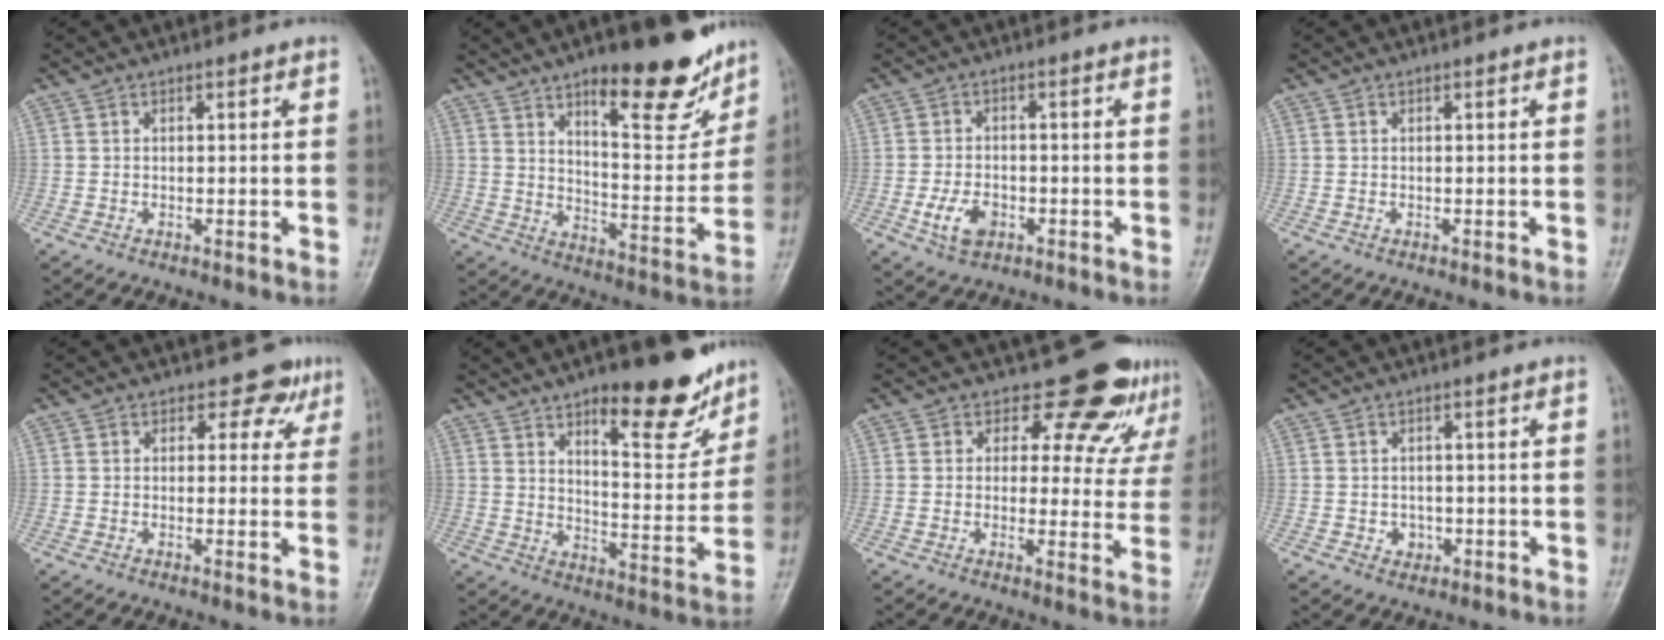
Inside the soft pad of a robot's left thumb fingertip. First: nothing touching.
{"total": 19.1, "force": [12.3, 6.5, 13.1], "torque": [-0.133, -0.078, 0.185]}
{"total": 5.8, "force": [-2.2, 3.7, 3.8], "torque": [-0.067, 0.006, -0.038]}
{"total": 0.0}
{"total": 4.1, "force": [2.3, 3.1, 1.3], "torque": [0.018, -0.006, 0.020]}
{"total": 16.5, "force": [10.8, 5.6, 11.2], "torque": [-0.109, -0.072, 0.164]}
{"total": 12.3, "force": [10.0, 6.1, 3.7], "torque": [0.008, -0.062, 0.102]}
{"total": 2.5, "force": [-0.7, 2.2, 1.1], "torque": [-0.002, 0.004, -0.005]}